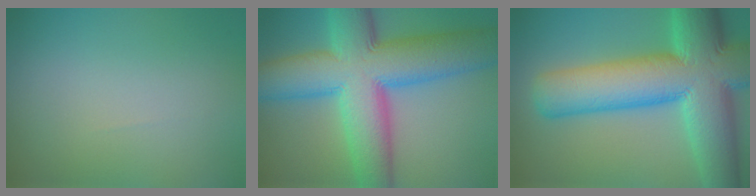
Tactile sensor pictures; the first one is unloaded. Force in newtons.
{"total": 14.2, "press": 14.2, "slide": 0.2}
{"total": 14.9, "press": 14.9, "slide": 0.6}